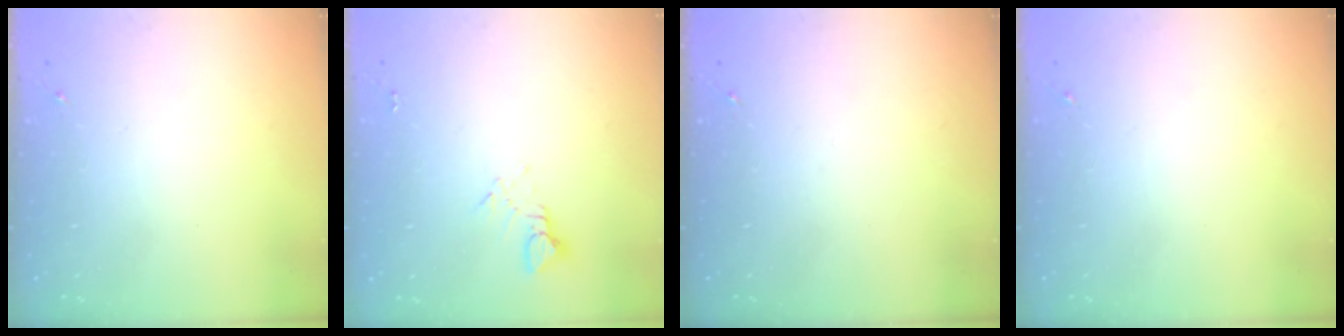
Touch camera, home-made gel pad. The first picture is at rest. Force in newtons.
{"total": 3.8, "press": 3.8, "slide": 0.4}
{"total": 0.0}
{"total": 0.0}